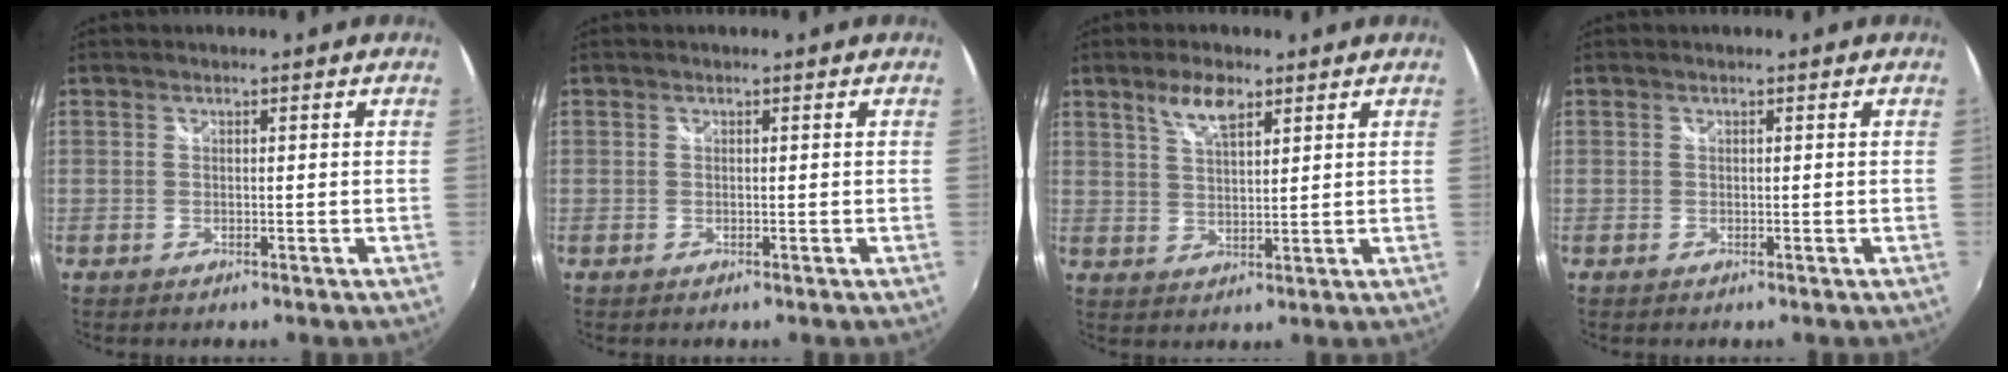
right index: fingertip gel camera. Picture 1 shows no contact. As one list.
[{"total": 0.0}, {"total": 5.5, "force": [3.5, 2.0, 3.8], "torque": [-0.069, 0.006, 0.065]}, {"total": 0.0}]